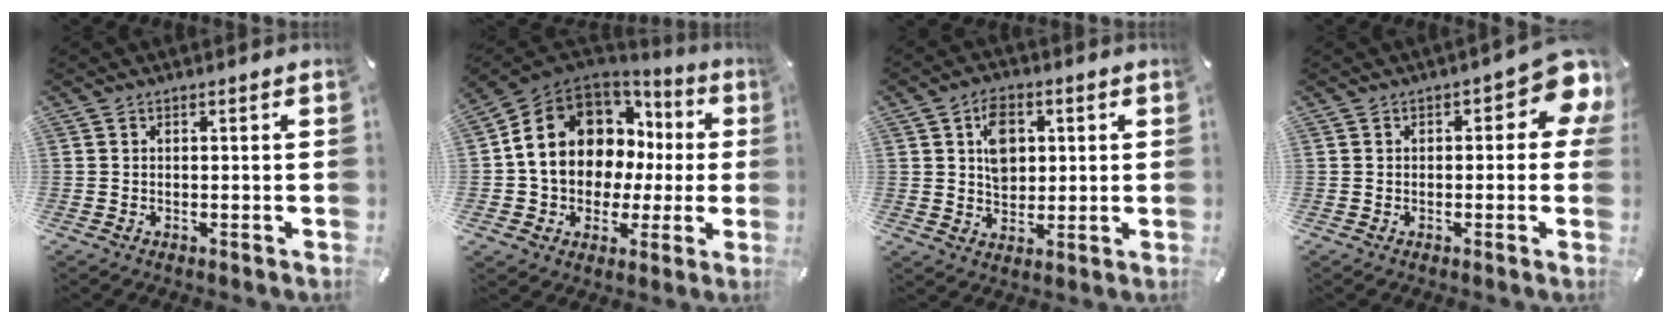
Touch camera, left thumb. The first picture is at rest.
{"total": 14.6, "force": [3.4, 12.1, 7.4], "torque": [-0.146, -0.028, 0.067]}
{"total": 7.2, "force": [1.9, 5.8, 4.0], "torque": [-0.059, 0.002, 0.030]}
{"total": 8.6, "force": [2.3, 4.0, 7.2], "torque": [-0.086, -0.013, 0.038]}